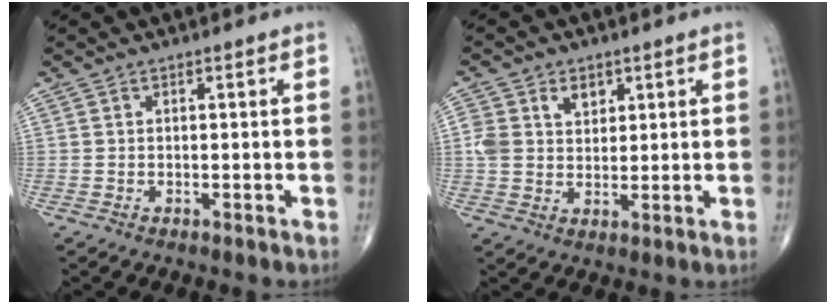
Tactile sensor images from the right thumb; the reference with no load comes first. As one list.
[{"total": 6.7, "force": [2.6, 5.0, 3.7], "torque": [-0.047, -0.008, 0.050]}]